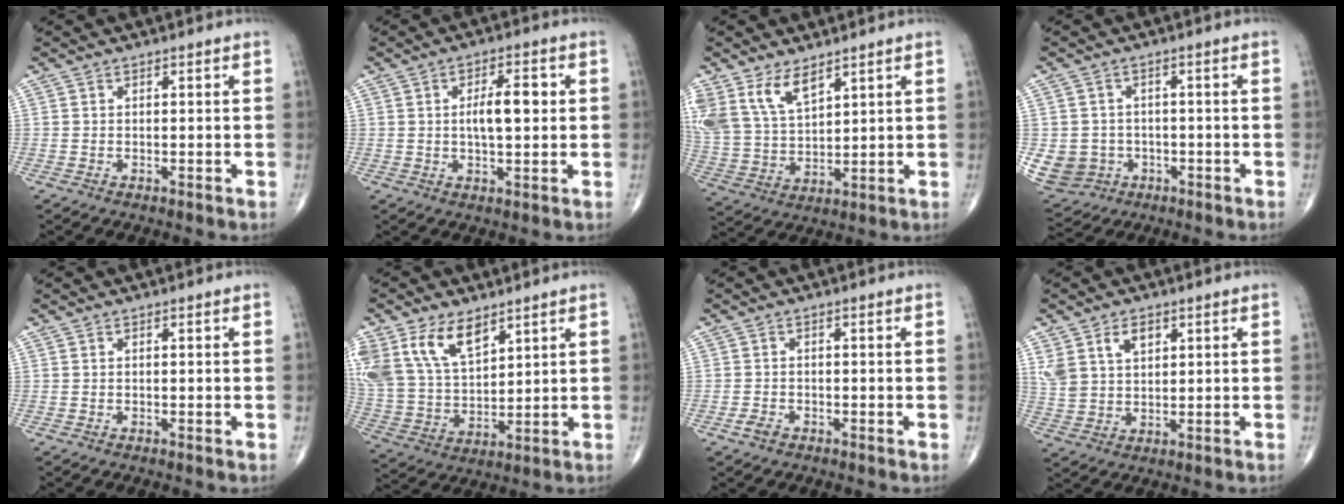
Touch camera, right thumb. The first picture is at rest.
{"total": 7.0, "force": [0.8, 2.8, 6.4], "torque": [-0.099, 0.004, 0.013]}
{"total": 11.1, "force": [7.0, 5.5, 6.6], "torque": [-0.121, -0.025, 0.156]}
{"total": 8.6, "force": [-1.9, 8.0, 2.5], "torque": [-0.051, 0.012, -0.018]}
{"total": 0.0}
{"total": 15.8, "force": [8.8, 8.9, 9.7], "torque": [-0.182, -0.025, 0.183]}
{"total": 1.7, "force": [-0.9, 1.0, 1.0], "torque": [-0.020, 0.001, -0.020]}
{"total": 7.3, "force": [3.5, 4.6, 4.4], "torque": [-0.073, -0.010, 0.075]}